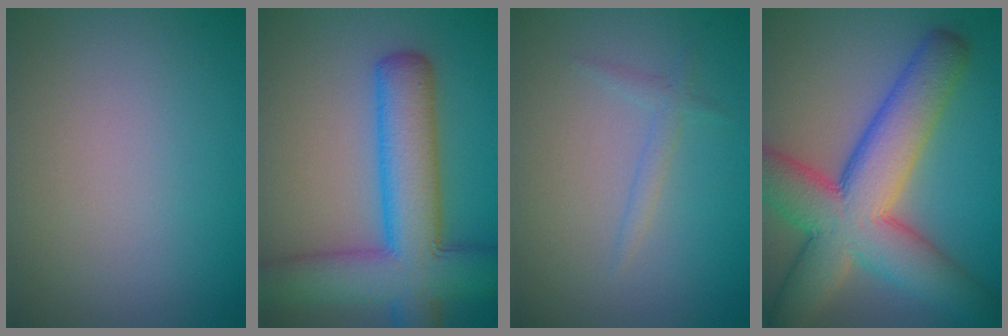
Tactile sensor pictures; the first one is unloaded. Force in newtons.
{"total": 9.8, "press": 9.8, "slide": 0.4}
{"total": 1.1, "press": 1.1, "slide": 0.2}
{"total": 11.6, "press": 11.6, "slide": 0.7}